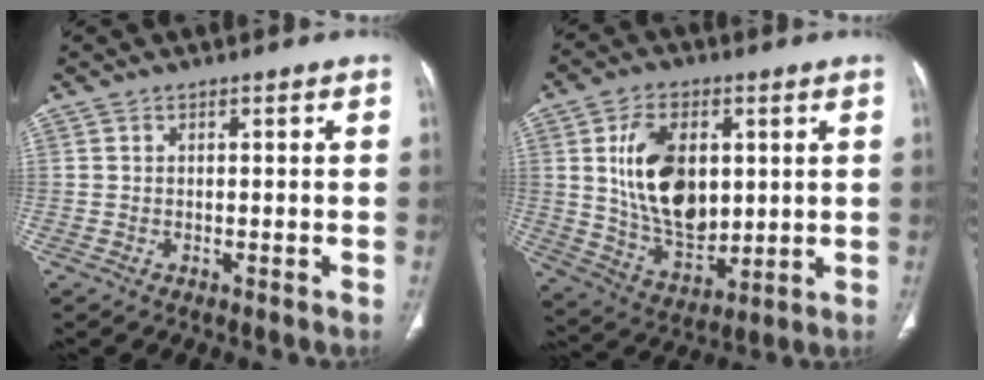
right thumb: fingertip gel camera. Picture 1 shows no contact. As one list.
[{"total": 16.6, "force": [3.2, 10.4, 12.5], "torque": [-0.184, -0.021, 0.068]}]